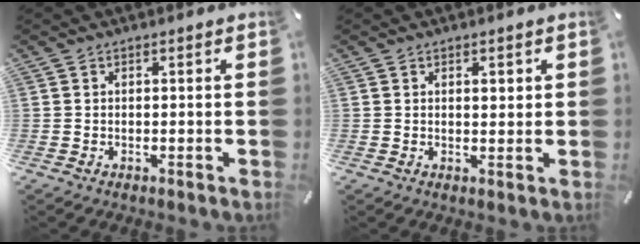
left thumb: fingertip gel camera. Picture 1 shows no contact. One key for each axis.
{"total": 1.6, "fx": 0.7, "fy": 1.0, "fz": 1.0, "tx": -0.005, "ty": -0.004, "tz": 0.010}